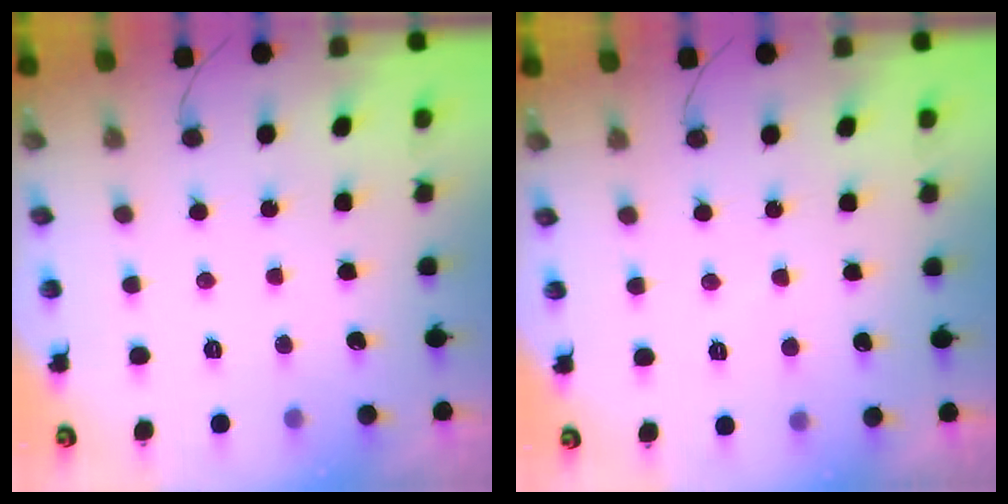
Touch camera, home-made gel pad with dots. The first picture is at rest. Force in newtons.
{"total": 1.5, "press": 1.5, "slide": 0.4}